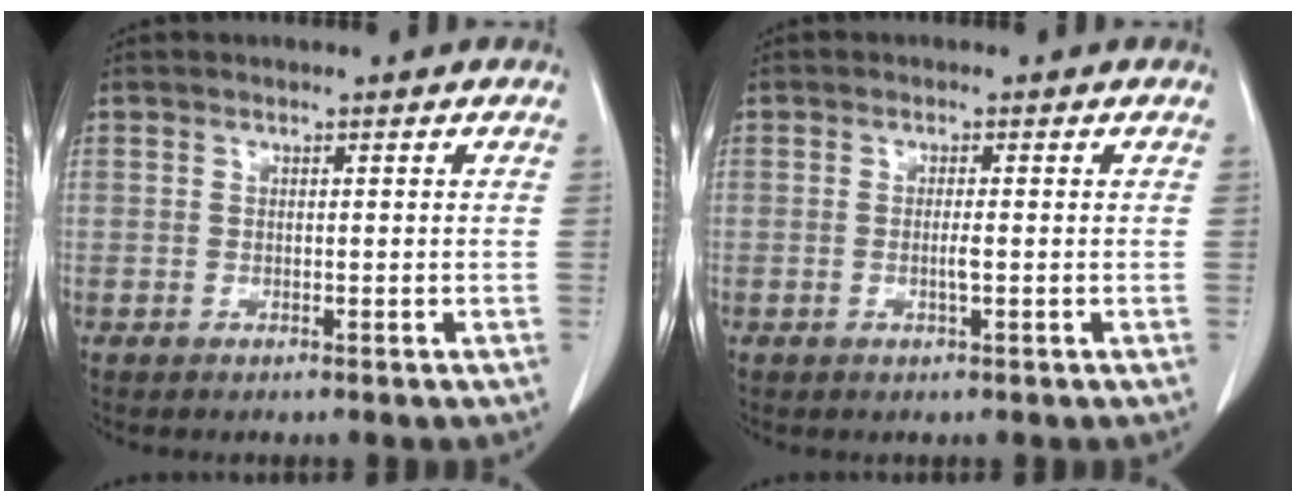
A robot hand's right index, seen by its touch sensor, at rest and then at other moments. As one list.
[{"total": 1.5, "force": [-0.3, 0.0, 1.5], "torque": [-0.030, -0.002, -0.005]}]